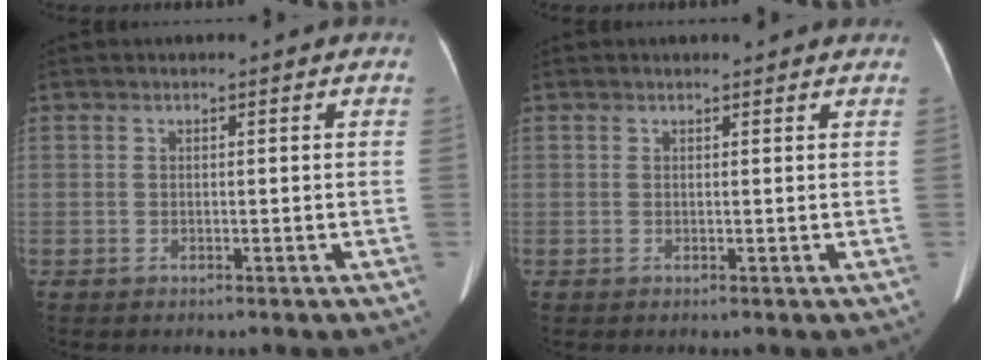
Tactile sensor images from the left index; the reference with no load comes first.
{"total": 3.2, "force": [3.1, 0.5, 0.8], "torque": [-0.013, 0.013, 0.031]}